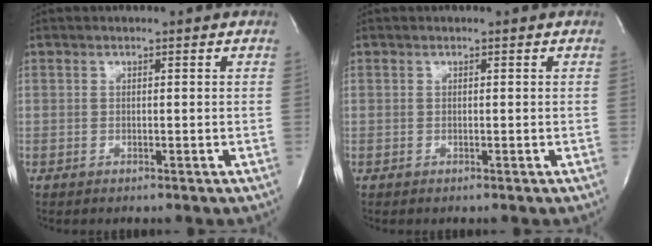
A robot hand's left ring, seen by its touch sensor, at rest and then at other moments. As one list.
[{"total": 0.0}]